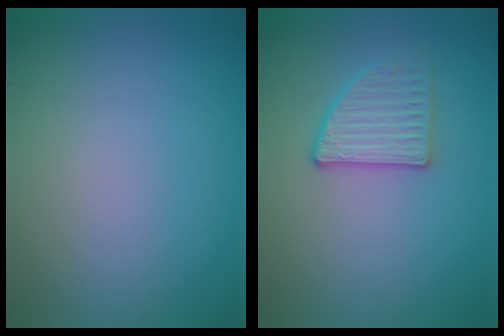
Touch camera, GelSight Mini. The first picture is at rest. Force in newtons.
{"total": 2.8, "press": 2.7, "slide": 0.6}